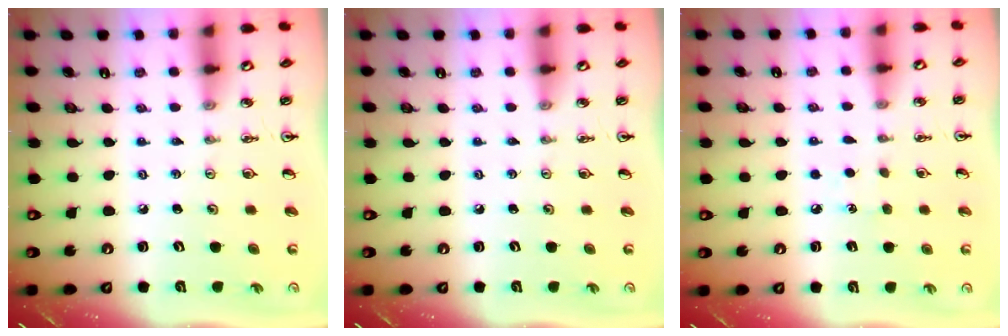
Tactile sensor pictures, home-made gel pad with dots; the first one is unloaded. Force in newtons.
{"total": 0.0}
{"total": 4.5, "press": 4.5, "slide": 0.5}